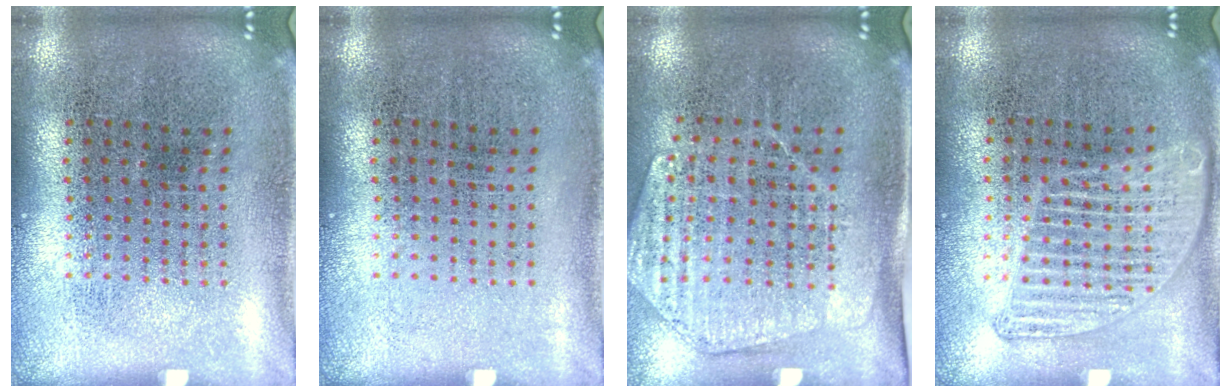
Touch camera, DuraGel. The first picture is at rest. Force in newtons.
{"total": 0.0}
{"total": 1.6, "press": 1.5, "slide": 0.6}
{"total": 1.3, "press": 1.3, "slide": 0.3}